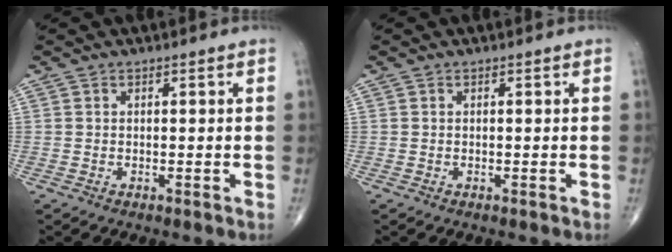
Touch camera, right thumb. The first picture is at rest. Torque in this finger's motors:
{"motor_torque": [0.00, 0.00, 0.04, 0.03, 0.00]}